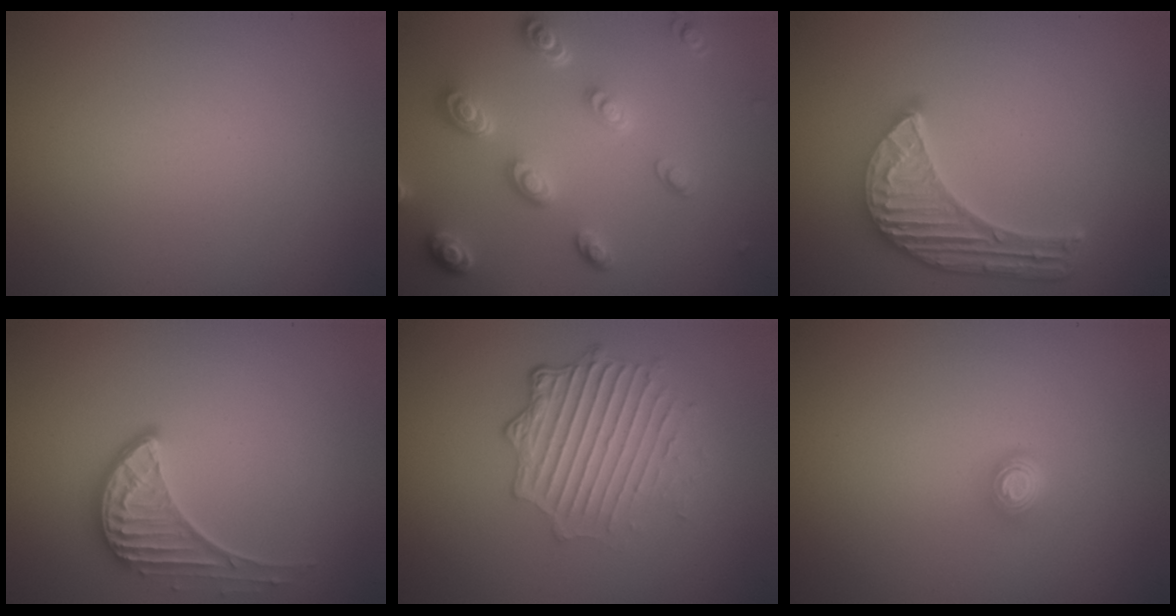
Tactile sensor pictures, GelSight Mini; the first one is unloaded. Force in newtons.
{"total": 4.8, "press": 3.7, "slide": 3.1}
{"total": 6.0, "press": 4.6, "slide": 3.9}
{"total": 2.7, "press": 2.2, "slide": 1.6}
{"total": 4.7, "press": 3.5, "slide": 3.1}
{"total": 1.5, "press": 1.1, "slide": 1.1}